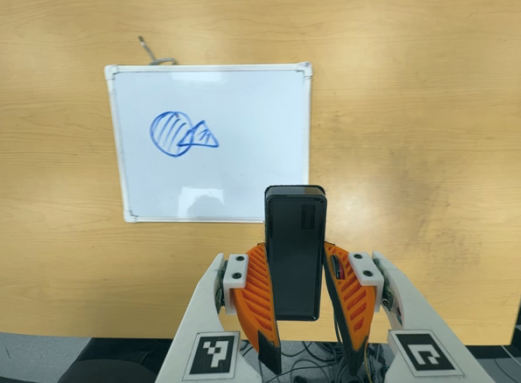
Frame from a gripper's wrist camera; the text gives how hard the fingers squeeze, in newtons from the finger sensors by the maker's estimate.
{"total": 5.3, "left": 3.7, "right": 6.8}